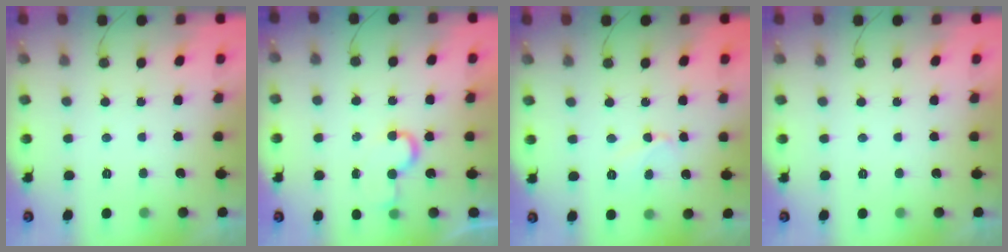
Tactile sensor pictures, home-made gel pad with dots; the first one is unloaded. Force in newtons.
{"total": 4.3, "press": 4.3, "slide": 0.3}
{"total": 5.9, "press": 5.9, "slide": 0.5}
{"total": 1.9, "press": 1.9, "slide": 0.1}